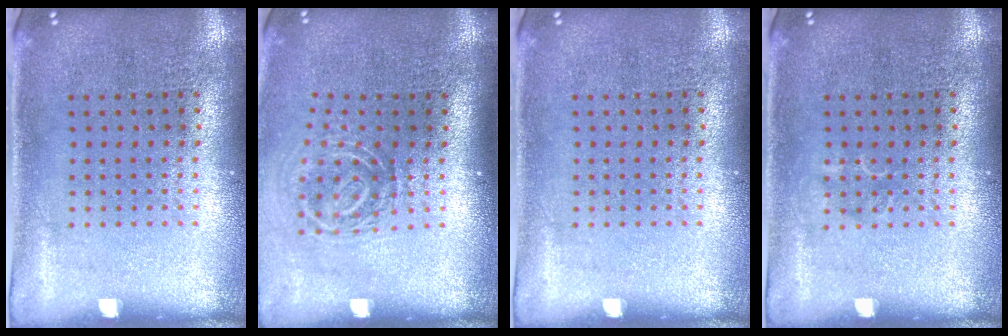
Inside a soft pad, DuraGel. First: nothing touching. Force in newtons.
{"total": 1.8, "press": 1.2, "slide": 1.4}
{"total": 0.0}
{"total": 0.7, "press": 0.7, "slide": 0.2}